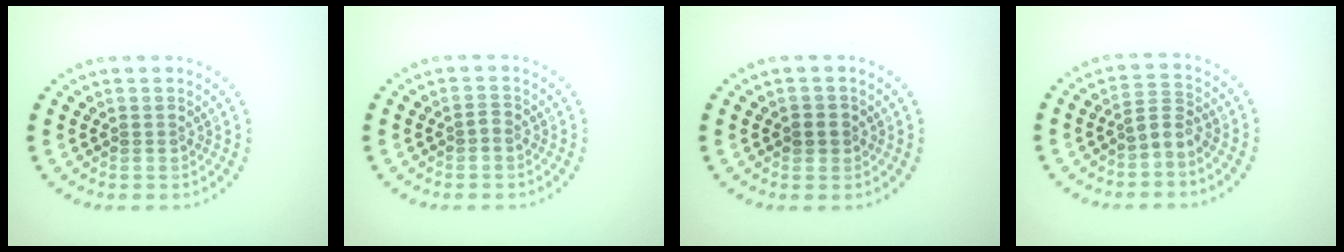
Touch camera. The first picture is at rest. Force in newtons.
{"total": 0.6, "press": 0.5, "slide": 0.2}
{"total": 1.5, "press": 1.4, "slide": 0.4}
{"total": 2.0, "press": 1.4, "slide": 1.4}